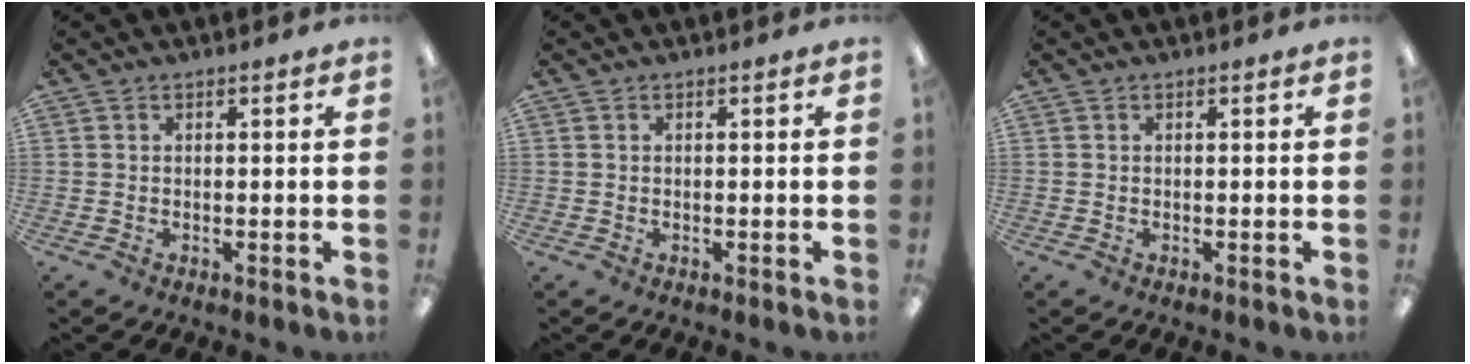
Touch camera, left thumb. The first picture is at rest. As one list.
[{"total": 0.0}, {"total": 0.0}]